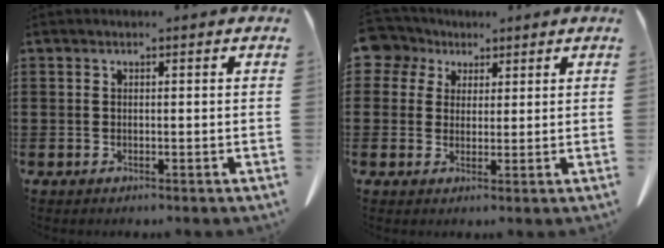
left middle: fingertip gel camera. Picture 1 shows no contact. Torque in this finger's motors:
{"motor_torque": [0.01, 0.00, 0.00, 0.00]}